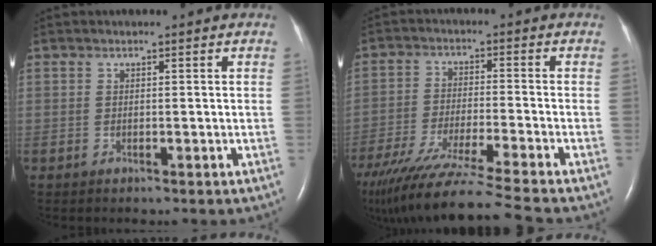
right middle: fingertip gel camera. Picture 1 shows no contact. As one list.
[{"total": 18.4, "force": [-15.6, -2.1, 9.5], "torque": [-0.176, -0.057, -0.264]}]